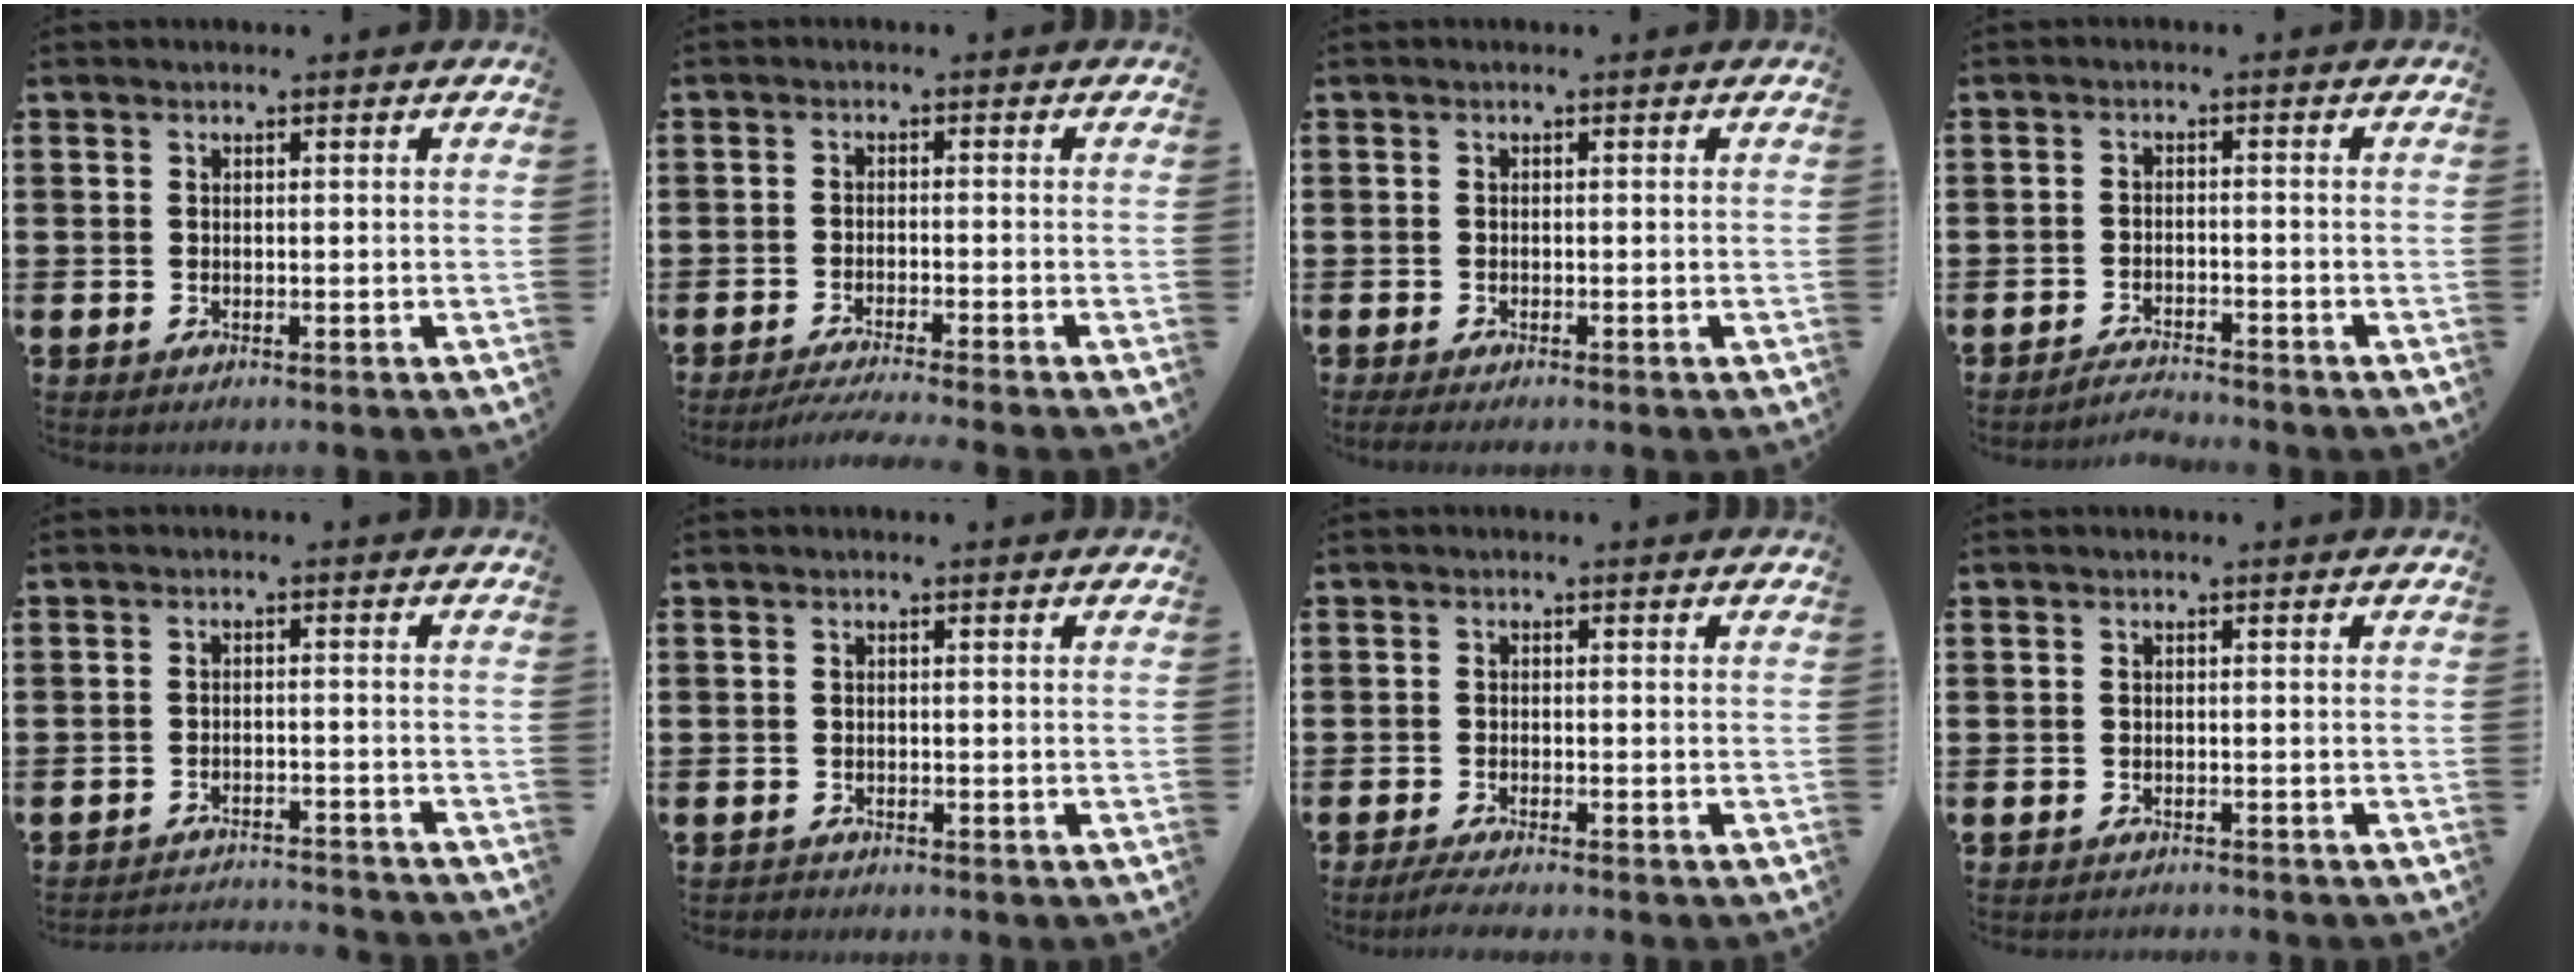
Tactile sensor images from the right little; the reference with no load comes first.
{"total": 2.3, "force": [-2.0, -0.2, 1.2], "torque": [-0.017, 0.000, -0.037]}
{"total": 0.7, "force": [-0.5, 0.1, 0.4], "torque": [-0.007, -0.001, -0.010]}
{"total": 2.2, "force": [-2.2, -0.2, 0.1], "torque": [-0.005, 0.003, -0.047]}
{"total": 2.4, "force": [-2.4, -0.1, -0.1], "torque": [-0.003, 0.003, -0.051]}
{"total": 0.5, "force": [-0.5, 0.1, -0.1], "torque": [0.000, -0.001, -0.011]}
{"total": 1.7, "force": [-1.3, 0.0, 1.0], "torque": [-0.015, 0.000, -0.025]}
{"total": 0.6, "force": [-0.6, 0.0, -0.1], "torque": [-0.001, -0.002, -0.013]}